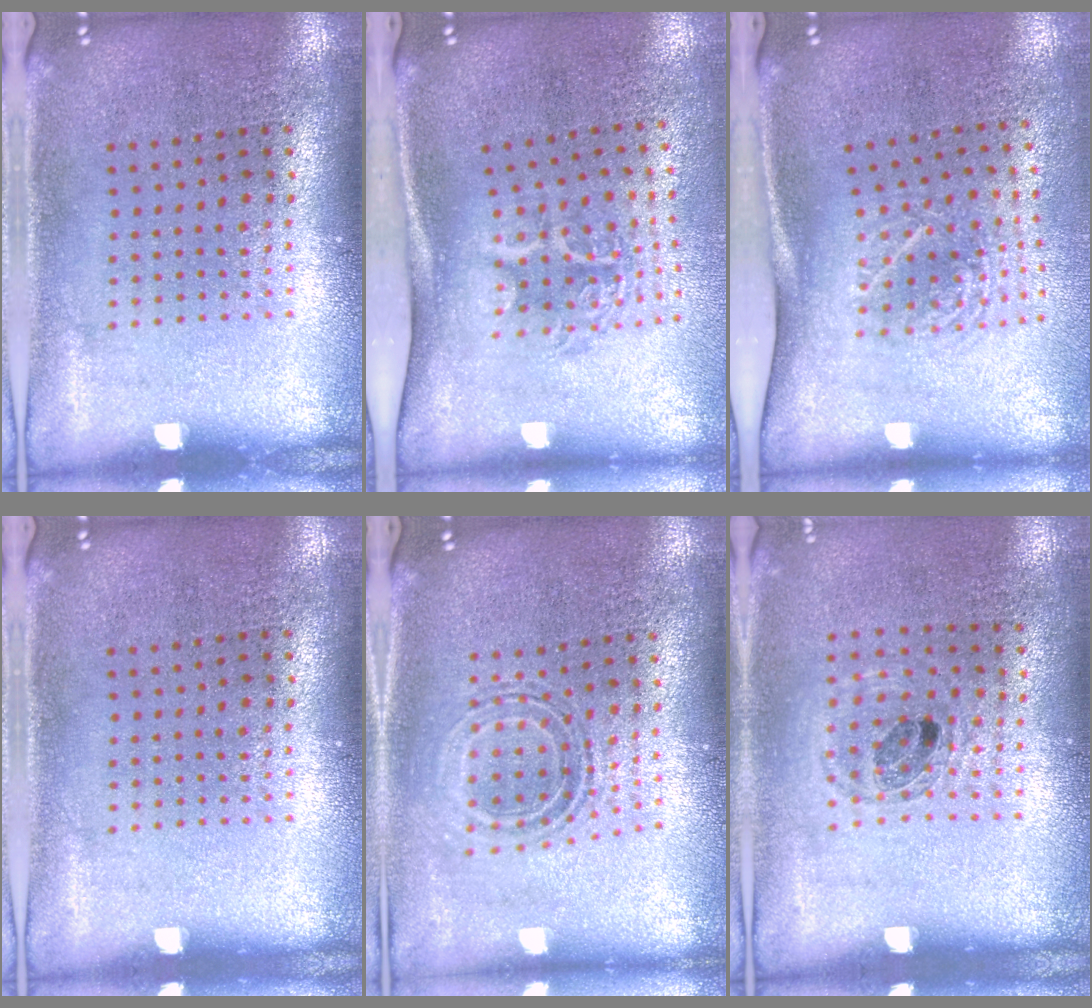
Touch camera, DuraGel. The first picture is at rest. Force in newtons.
{"total": 1.9, "press": 1.3, "slide": 1.4}
{"total": 1.8, "press": 1.3, "slide": 1.4}
{"total": 0.0}
{"total": 0.6, "press": 0.5, "slide": 0.3}
{"total": 0.9, "press": 0.9, "slide": 0.1}